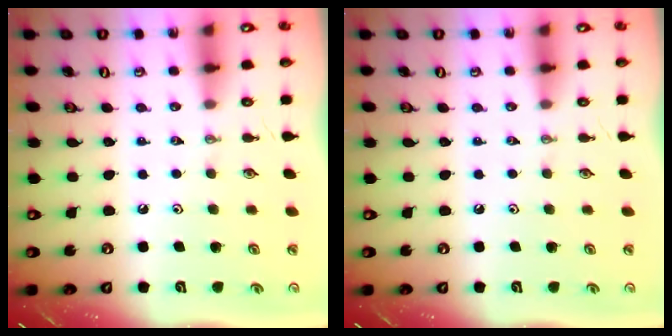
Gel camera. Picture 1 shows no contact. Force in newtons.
{"total": 0.0}